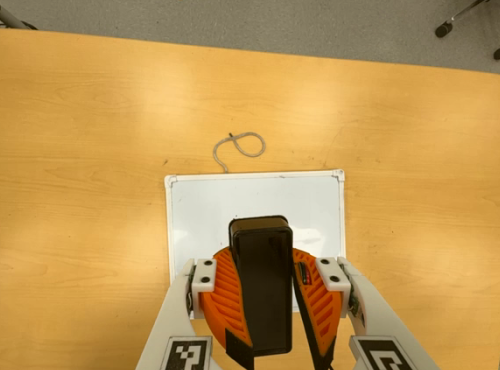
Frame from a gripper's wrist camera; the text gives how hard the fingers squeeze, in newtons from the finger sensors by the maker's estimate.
{"total": 12.7, "left": 12.2, "right": 13.1}